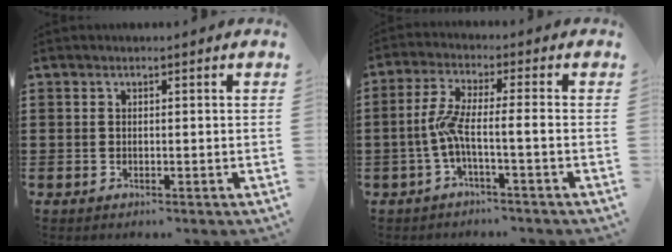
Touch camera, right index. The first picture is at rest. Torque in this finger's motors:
{"motor_torque": [1.35, -0.68, 0.55, 0.21]}